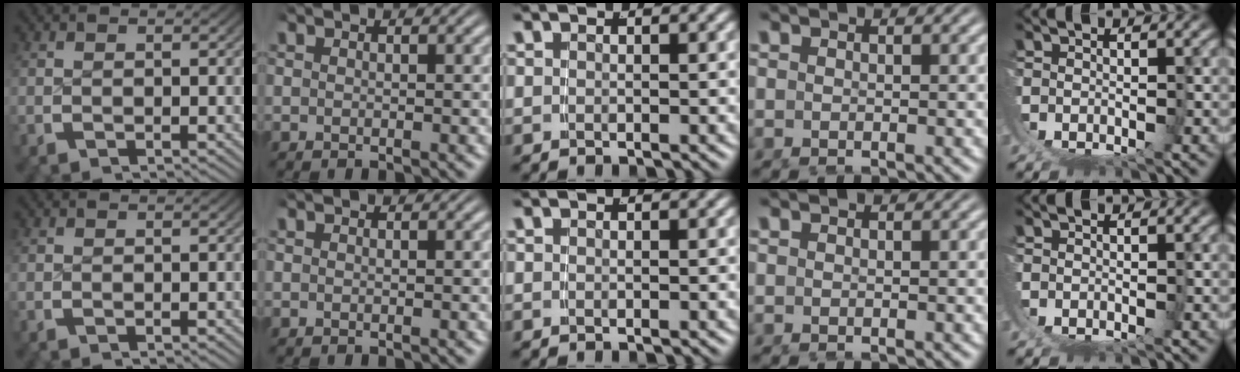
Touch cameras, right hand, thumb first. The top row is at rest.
{}